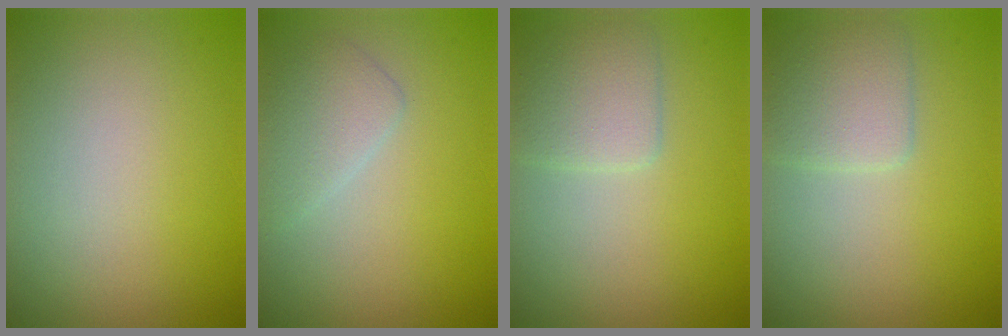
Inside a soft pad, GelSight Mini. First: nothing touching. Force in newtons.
{"total": 2.4, "press": 2.4, "slide": 0.1}
{"total": 2.9, "press": 2.9, "slide": 0.0}
{"total": 2.9, "press": 2.9, "slide": 0.0}